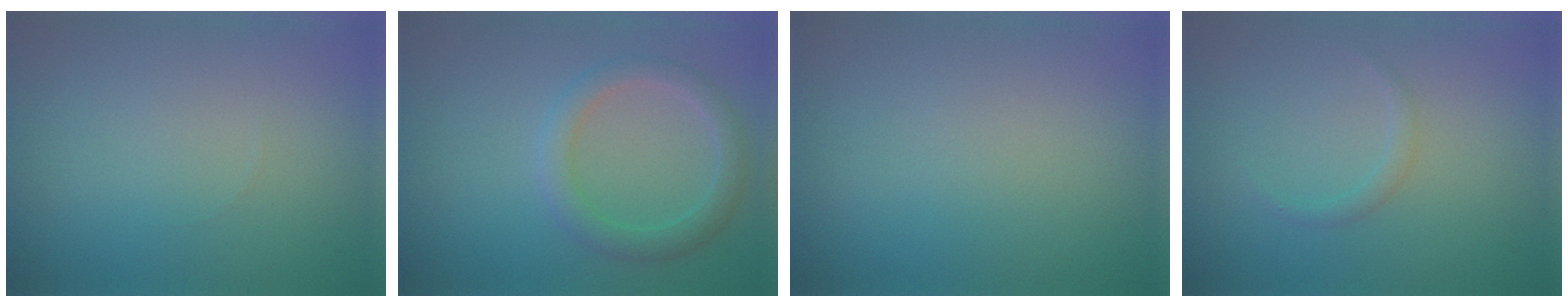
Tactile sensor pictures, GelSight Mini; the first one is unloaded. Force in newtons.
{"total": 2.7, "press": 2.7, "slide": 0.2}
{"total": 0.0}
{"total": 0.9, "press": 0.9, "slide": 0.0}